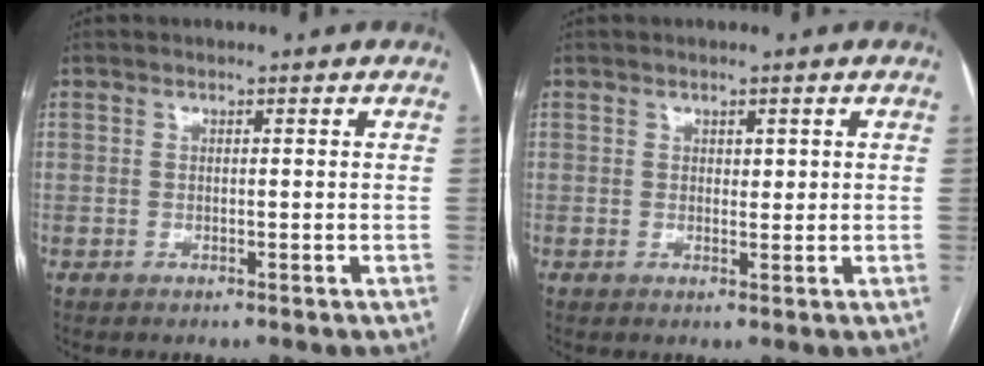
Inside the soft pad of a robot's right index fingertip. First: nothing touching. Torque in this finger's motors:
{"motor_torque": [-0.11, 0.14, 0.05, 0.00]}